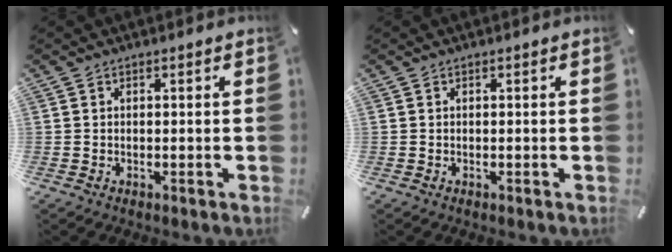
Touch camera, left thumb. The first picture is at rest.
{"total": 0.0}